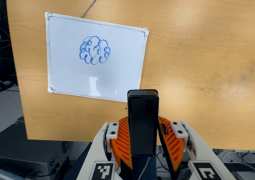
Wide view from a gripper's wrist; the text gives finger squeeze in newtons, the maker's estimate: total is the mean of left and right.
{"total": 5.4, "left": 4.7, "right": 6.0}